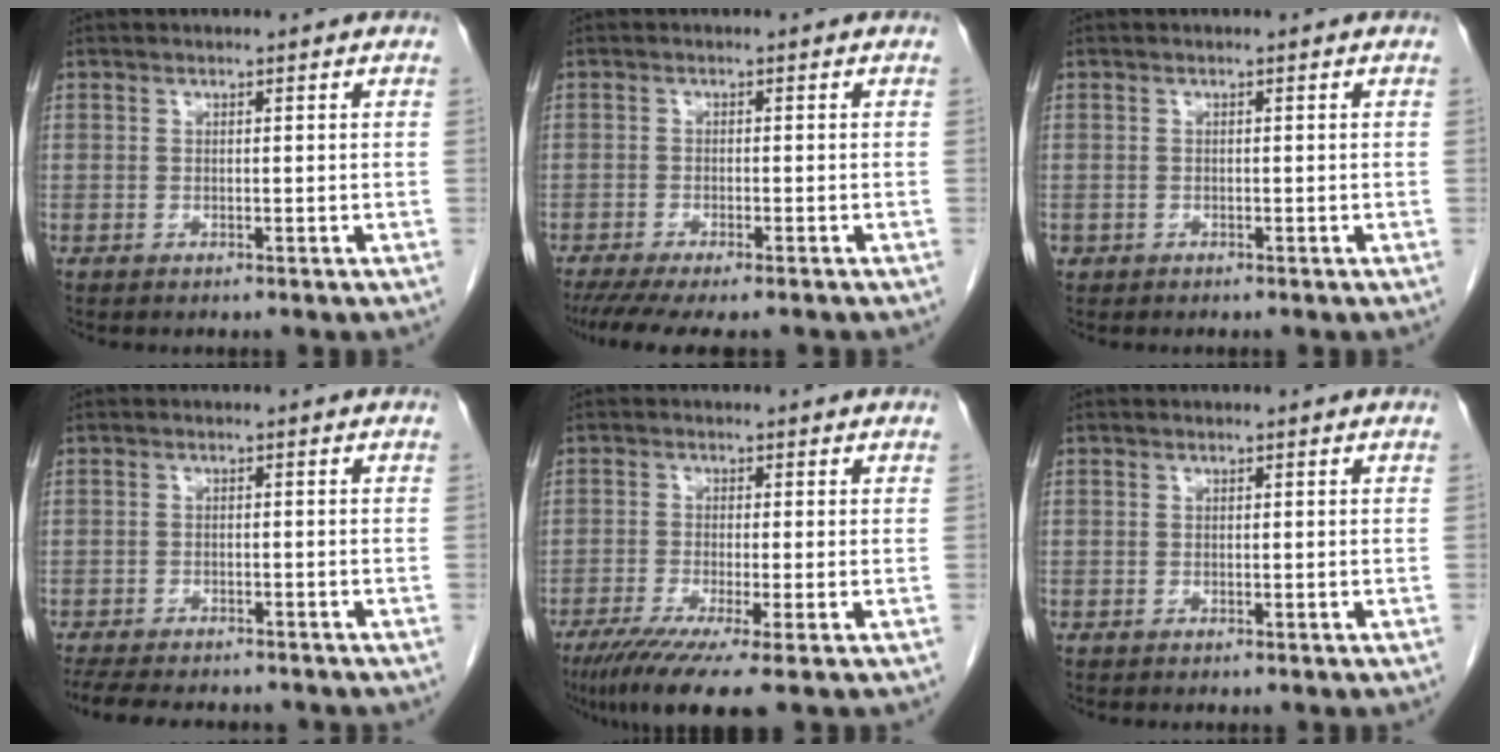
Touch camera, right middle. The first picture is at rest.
{"total": 9.6, "force": [-7.9, 1.6, 5.1], "torque": [-0.069, -0.012, -0.118]}
{"total": 0.5, "force": [-0.2, 0.5, 0.0], "torque": [-0.006, 0.004, -0.002]}
{"total": 12.3, "force": [-10.7, 3.5, 5.0], "torque": [-0.099, -0.010, -0.143]}
{"total": 8.6, "force": [-5.6, 0.0, 6.5], "torque": [-0.102, -0.022, -0.092]}
{"total": 0.0}